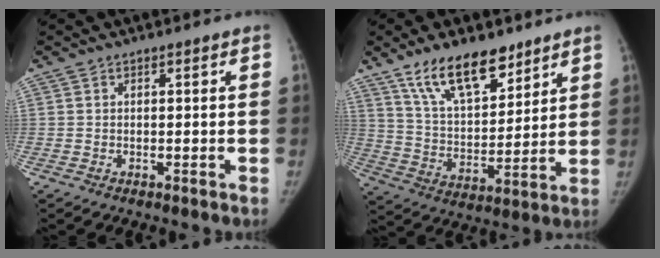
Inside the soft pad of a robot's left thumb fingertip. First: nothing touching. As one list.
[{"total": 15.5, "force": [10.7, 6.7, 8.9], "torque": [-0.118, -0.062, 0.197]}]